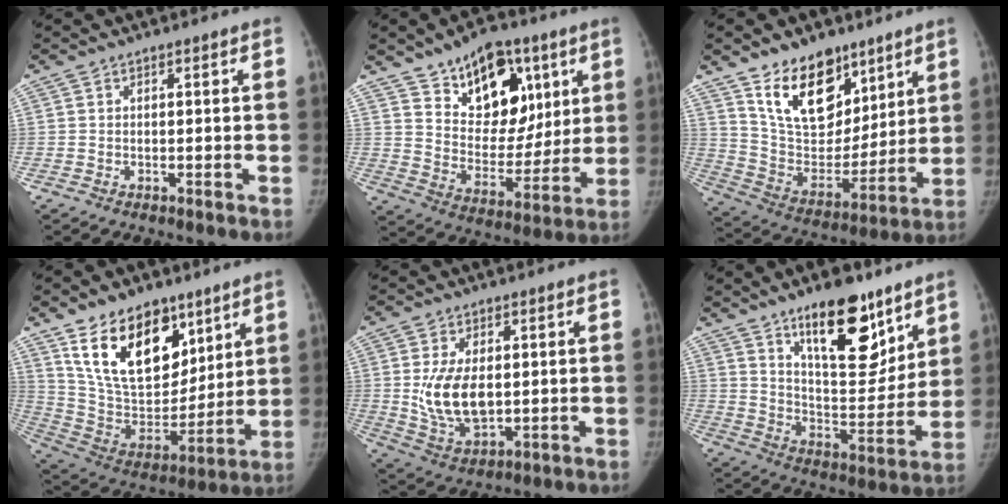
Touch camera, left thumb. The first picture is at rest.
{"total": 18.9, "force": [10.1, 11.7, 10.9], "torque": [-0.111, -0.051, 0.167]}
{"total": 18.5, "force": [11.6, 10.8, 9.6], "torque": [-0.110, -0.074, 0.214]}
{"total": 22.0, "force": [12.4, 12.8, 12.8], "torque": [-0.174, -0.057, 0.234]}
{"total": 11.4, "force": [0.8, 6.7, 9.1], "torque": [-0.157, -0.013, 0.031]}
{"total": 18.4, "force": [11.8, 7.4, 12.1], "torque": [-0.132, -0.082, 0.196]}